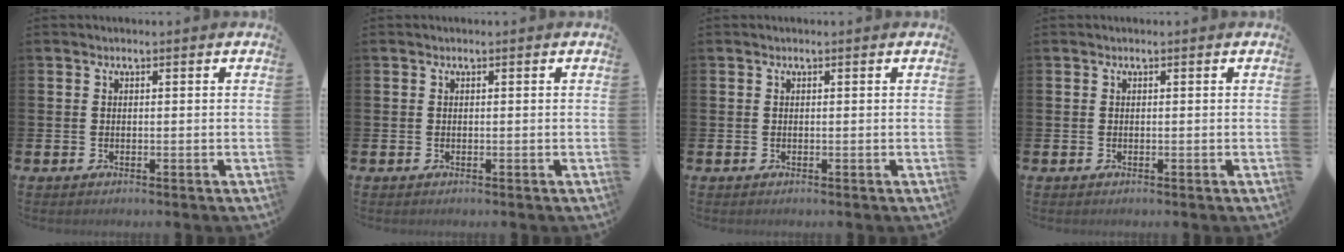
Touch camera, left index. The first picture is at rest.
{"total": 0.0}
{"total": 0.0}
{"total": 0.0}